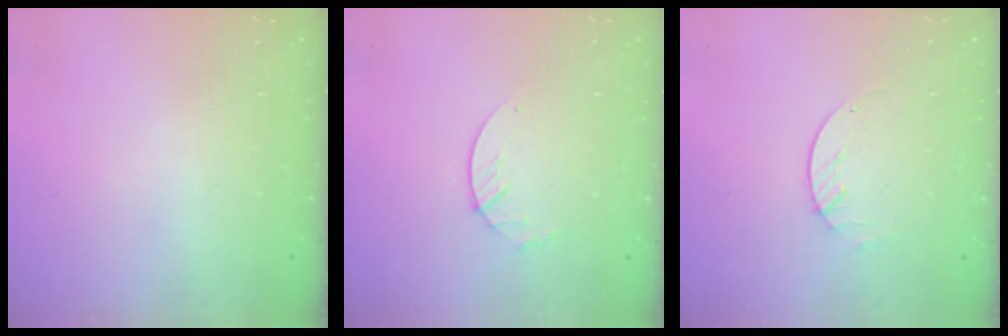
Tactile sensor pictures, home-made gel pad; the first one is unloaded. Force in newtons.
{"total": 2.9, "press": 2.9, "slide": 0.4}
{"total": 1.7, "press": 1.7, "slide": 0.2}